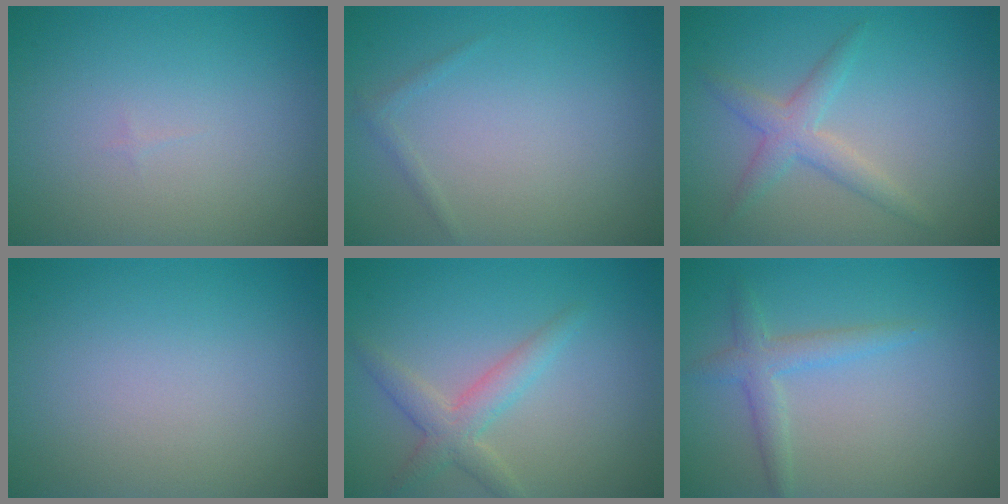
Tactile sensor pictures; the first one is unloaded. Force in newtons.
{"total": 0.6, "press": 0.6, "slide": 0.1}
{"total": 1.7, "press": 1.7, "slide": 0.2}
{"total": 0.0}
{"total": 2.8, "press": 2.8, "slide": 0.1}
{"total": 2.3, "press": 2.3, "slide": 0.1}